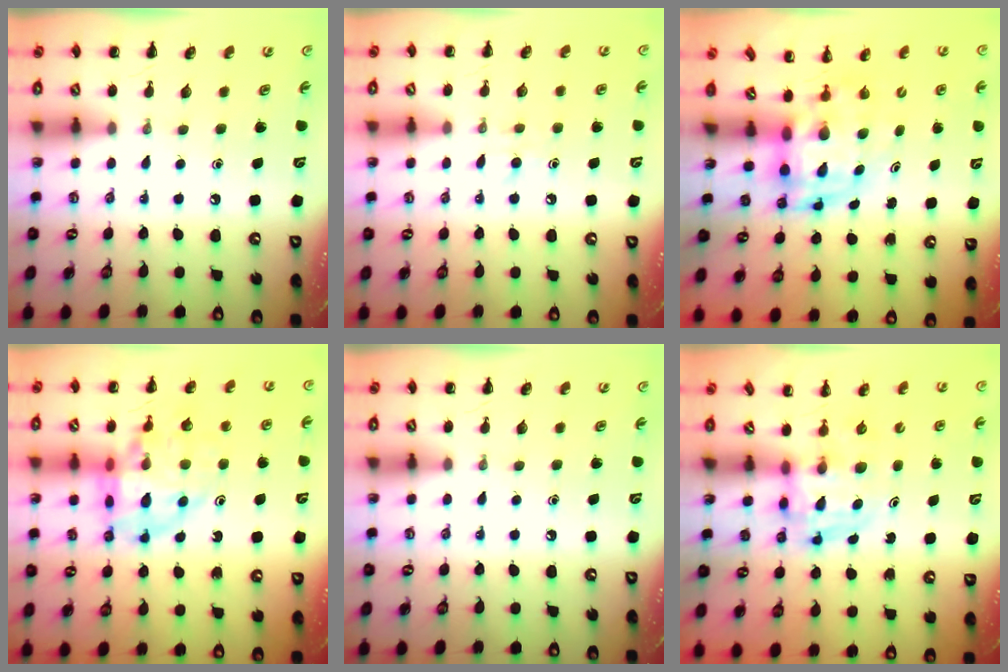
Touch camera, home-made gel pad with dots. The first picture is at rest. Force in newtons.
{"total": 4.2, "press": 4.0, "slide": 1.3}
{"total": 3.8, "press": 3.7, "slide": 0.8}
{"total": 15.5, "press": 15.2, "slide": 3.1}
{"total": 0.0}
{"total": 3.7, "press": 3.7, "slide": 0.6}